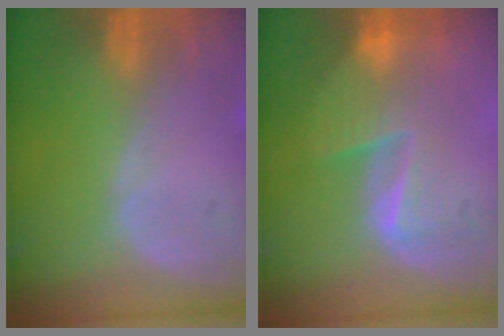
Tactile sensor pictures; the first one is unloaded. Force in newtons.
{"total": 7.1, "press": 6.5, "slide": 2.9}